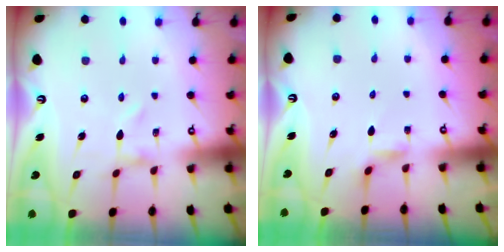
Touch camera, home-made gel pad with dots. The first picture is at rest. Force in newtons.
{"total": 2.2, "press": 2.2, "slide": 0.4}